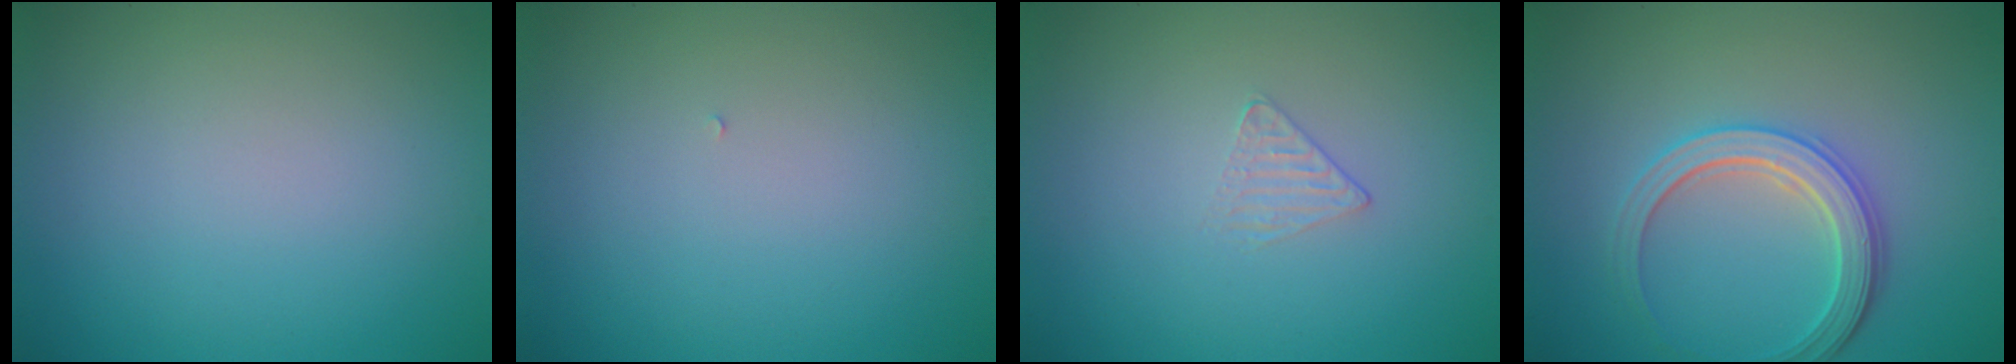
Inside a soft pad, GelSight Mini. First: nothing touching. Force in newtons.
{"total": 0.0}
{"total": 1.0, "press": 0.3, "slide": 0.9}
{"total": 3.5, "press": 3.3, "slide": 1.4}